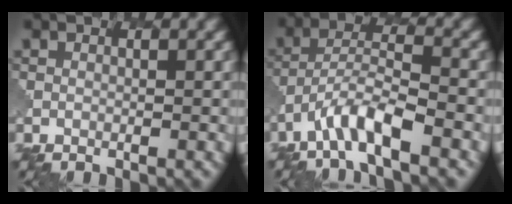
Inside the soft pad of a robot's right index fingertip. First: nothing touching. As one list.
[{"total": 4.5, "force": [-2.9, 1.1, 3.2], "torque": [-0.060, 0.007, -0.056]}]